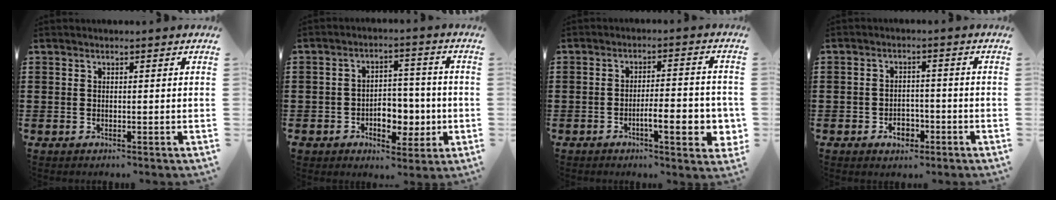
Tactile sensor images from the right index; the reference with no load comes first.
{"total": 6.3, "force": [-1.7, 4.9, 3.5], "torque": [-0.054, 0.010, -0.032]}
{"total": 7.3, "force": [-2.4, 2.2, 6.6], "torque": [-0.091, -0.002, -0.041]}
{"total": 3.6, "force": [-1.9, 2.3, 2.0], "torque": [-0.030, -0.001, -0.038]}